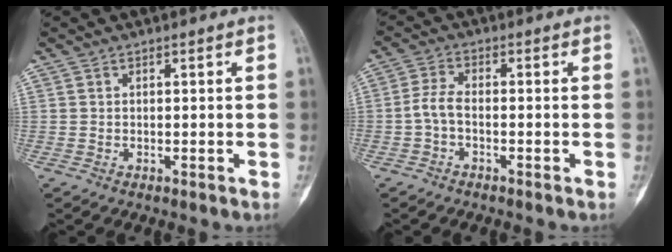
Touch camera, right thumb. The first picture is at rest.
{"total": 3.2, "force": [-1.0, 1.6, 2.6], "torque": [-0.058, 0.014, -0.027]}